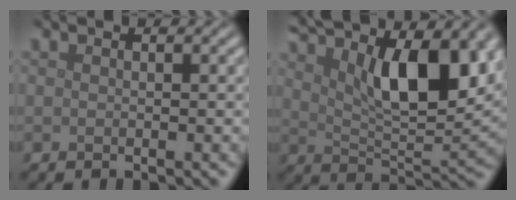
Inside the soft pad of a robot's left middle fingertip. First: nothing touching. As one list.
[{"total": 12.1, "force": [5.4, 4.0, 10.1], "torque": [-0.152, 0.006, 0.092]}]